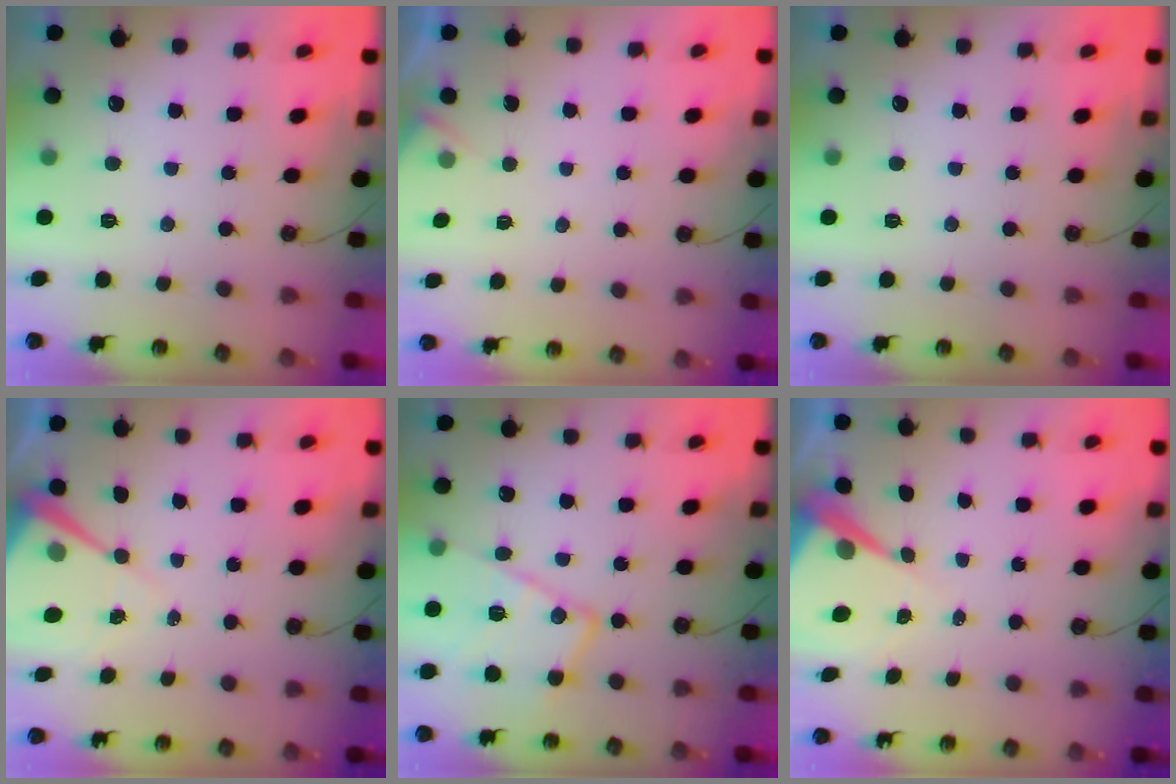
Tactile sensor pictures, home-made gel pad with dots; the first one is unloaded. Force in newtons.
{"total": 3.6, "press": 3.6, "slide": 0.4}
{"total": 0.0}
{"total": 8.8, "press": 8.7, "slide": 0.7}
{"total": 16.9, "press": 16.9, "slide": 1.4}
{"total": 8.7, "press": 8.6, "slide": 0.9}